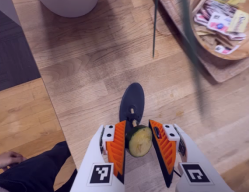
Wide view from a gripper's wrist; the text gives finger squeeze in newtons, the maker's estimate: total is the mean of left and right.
{"total": 5.7, "left": 5.3, "right": 6.0}